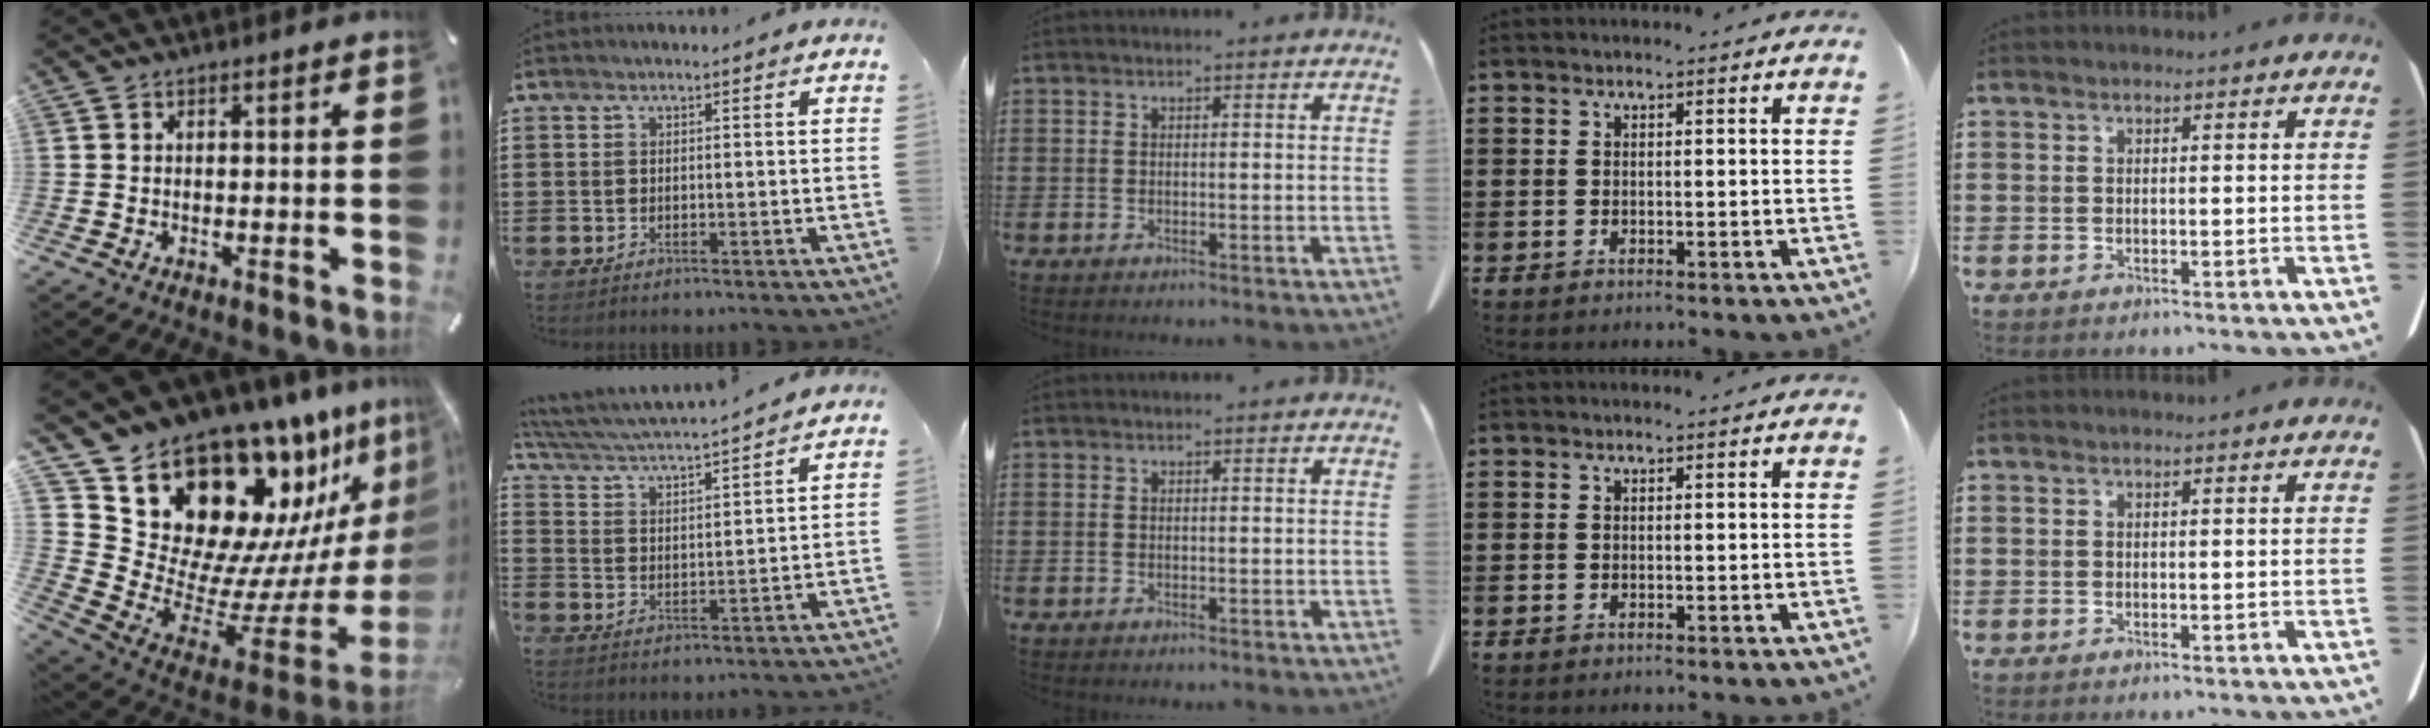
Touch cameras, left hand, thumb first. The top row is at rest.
{"thumb": {"total": 20.9, "force": [15.1, 11.0, 9.3], "torque": [-0.106, -0.174, 0.301]}, "index": {"total": 4.1, "force": [3.9, -0.2, 1.1], "torque": [-0.044, -0.031, 0.061]}}